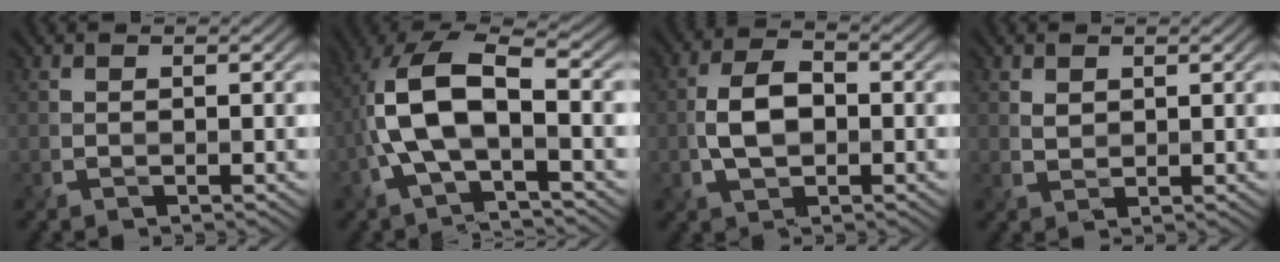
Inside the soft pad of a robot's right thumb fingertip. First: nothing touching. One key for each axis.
{"total": 10.7, "fx": -1.9, "fy": 4.7, "fz": 9.4, "tx": -0.208, "ty": 0.016, "tz": -0.042}
{"total": 5.4, "fx": -0.9, "fy": 3.3, "fz": 4.1, "tx": -0.092, "ty": 0.001, "tz": -0.020}
{"total": 1.0, "fx": 0.7, "fy": 0.7, "fz": 0.2, "tx": -0.010, "ty": -0.004, "tz": 0.019}